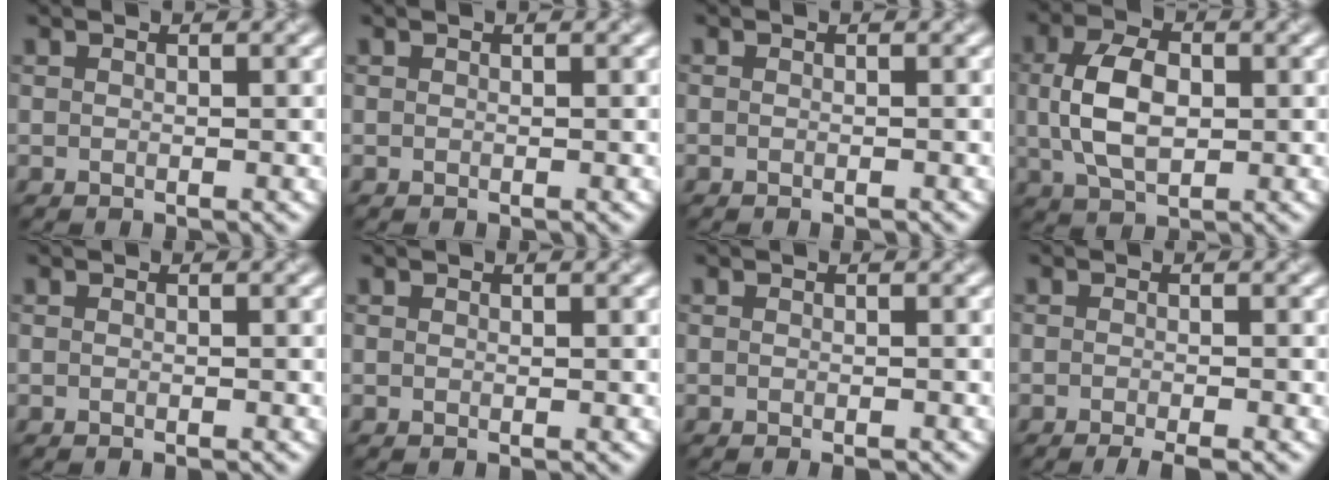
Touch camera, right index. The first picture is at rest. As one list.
[{"total": 0.0}, {"total": 0.6, "force": [-0.4, 0.2, 0.4], "torque": [0.002, 0.003, -0.005]}, {"total": 5.7, "force": [-0.3, 3.5, 4.5], "torque": [-0.094, 0.013, 0.004]}, {"total": 0.8, "force": [-0.6, 0.2, 0.5], "torque": [0.001, 0.002, -0.008]}, {"total": 0.0}, {"total": 1.0, "force": [-0.7, 0.3, 0.7], "torque": [0.001, 0.004, -0.006]}, {"total": 2.7, "force": [-1.9, 0.4, 1.8], "torque": [-0.016, 0.003, -0.027]}]